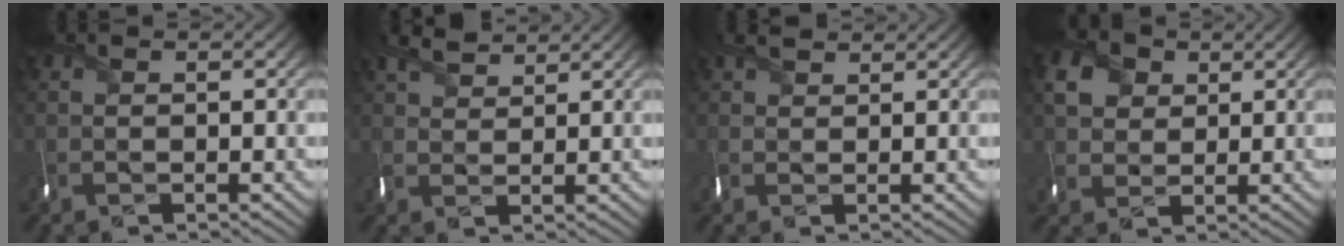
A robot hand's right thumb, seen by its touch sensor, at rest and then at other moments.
{"total": 2.7, "force": [2.6, 0.8, 0.2], "torque": [-0.026, 0.008, 0.048]}
{"total": 1.5, "force": [1.2, 0.2, -0.8], "torque": [0.004, 0.006, 0.020]}
{"total": 3.4, "force": [1.5, 2.9, 0.6], "torque": [-0.030, 0.005, 0.021]}